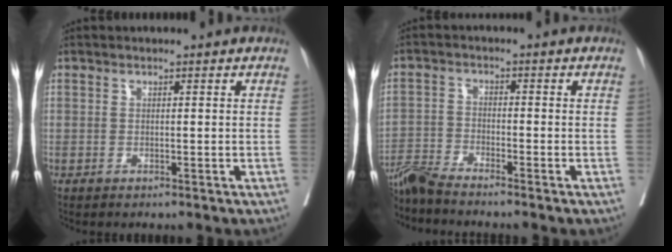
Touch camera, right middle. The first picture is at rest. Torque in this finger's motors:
{"motor_torque": [1.03, -1.11, 0.24, 0.14]}